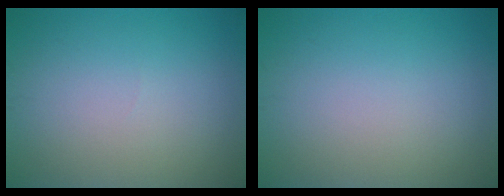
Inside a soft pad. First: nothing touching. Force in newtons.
{"total": 0.0}